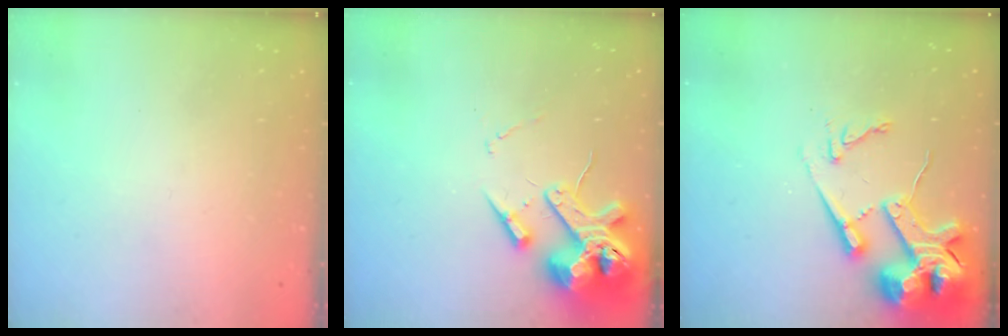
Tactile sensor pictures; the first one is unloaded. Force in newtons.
{"total": 17.0, "press": 16.8, "slide": 2.7}
{"total": 18.1, "press": 17.9, "slide": 2.7}